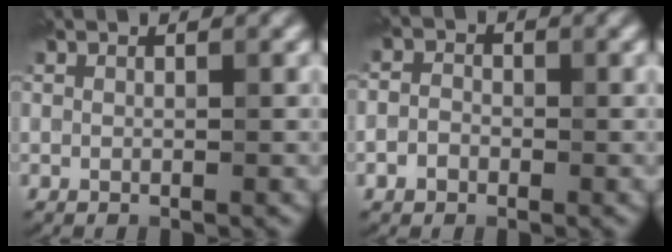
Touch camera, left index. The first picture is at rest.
{"total": 1.9, "force": [-0.7, 1.6, 0.8], "torque": [0.000, 0.000, -0.023]}